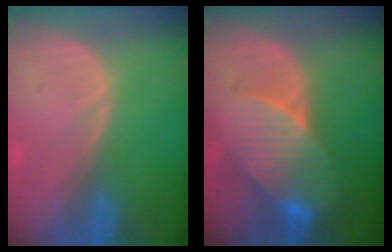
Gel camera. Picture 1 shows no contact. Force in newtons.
{"total": 8.2, "press": 7.7, "slide": 2.7}